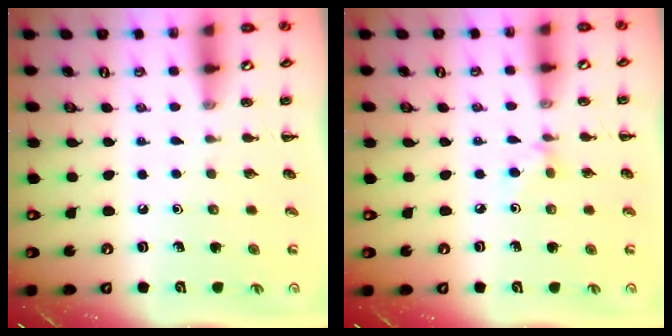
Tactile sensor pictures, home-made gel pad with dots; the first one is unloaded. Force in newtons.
{"total": 3.4, "press": 3.2, "slide": 1.2}